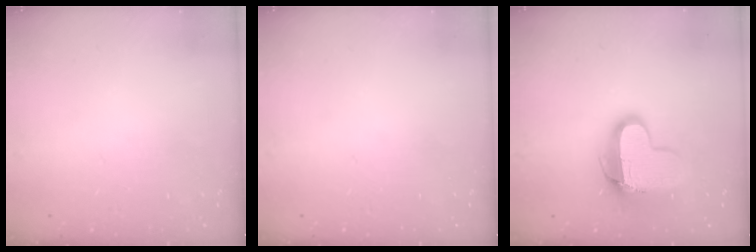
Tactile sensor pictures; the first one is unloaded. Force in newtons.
{"total": 0.0}
{"total": 12.9, "press": 12.9, "slide": 1.1}